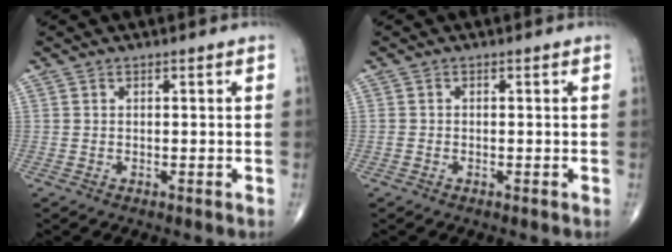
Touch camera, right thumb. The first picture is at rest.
{"total": 0.6, "force": [-0.2, 0.5, 0.3], "torque": [-0.010, 0.001, -0.004]}